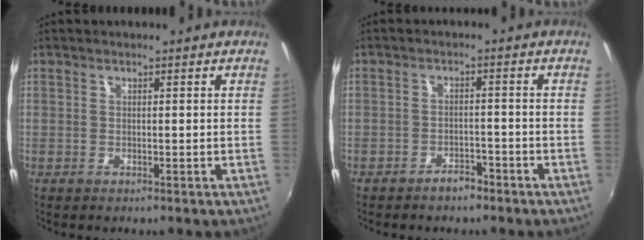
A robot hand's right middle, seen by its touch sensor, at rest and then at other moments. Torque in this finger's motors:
{"motor_torque": [0.53, -0.97, -0.12, 0.00]}